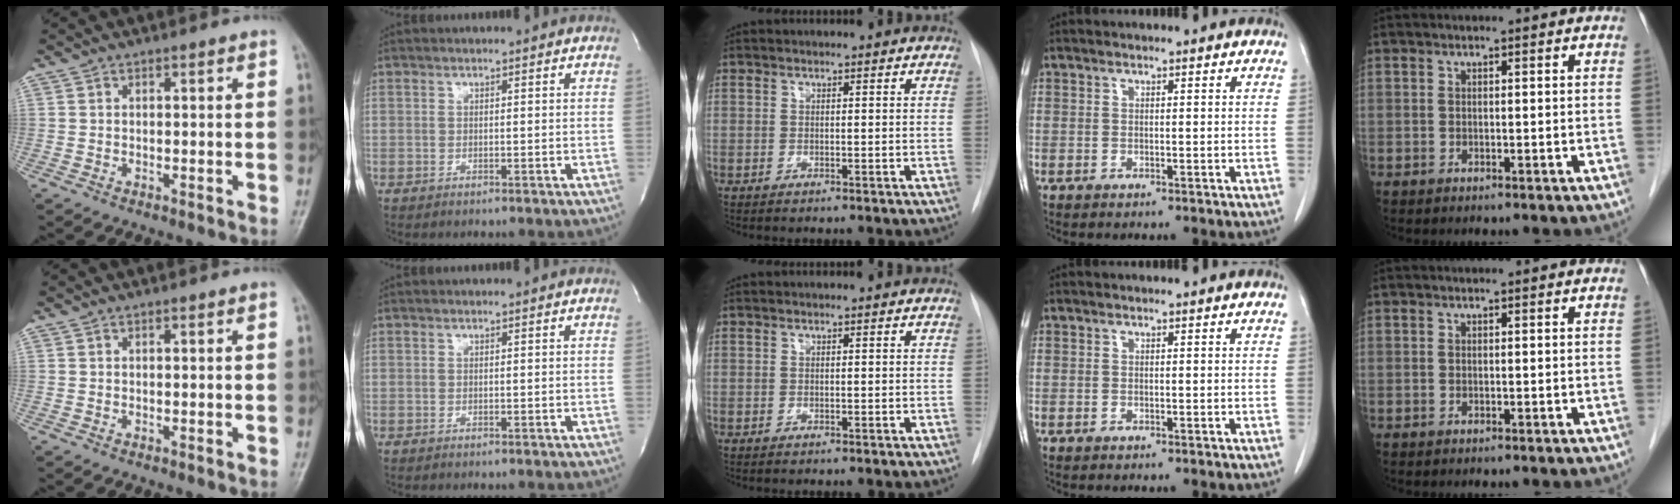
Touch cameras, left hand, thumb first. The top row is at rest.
{}